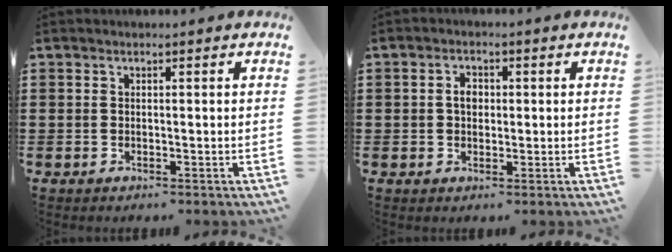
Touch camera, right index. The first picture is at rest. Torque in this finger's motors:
{"motor_torque": [0.57, -0.24, 0.20, 0.07]}